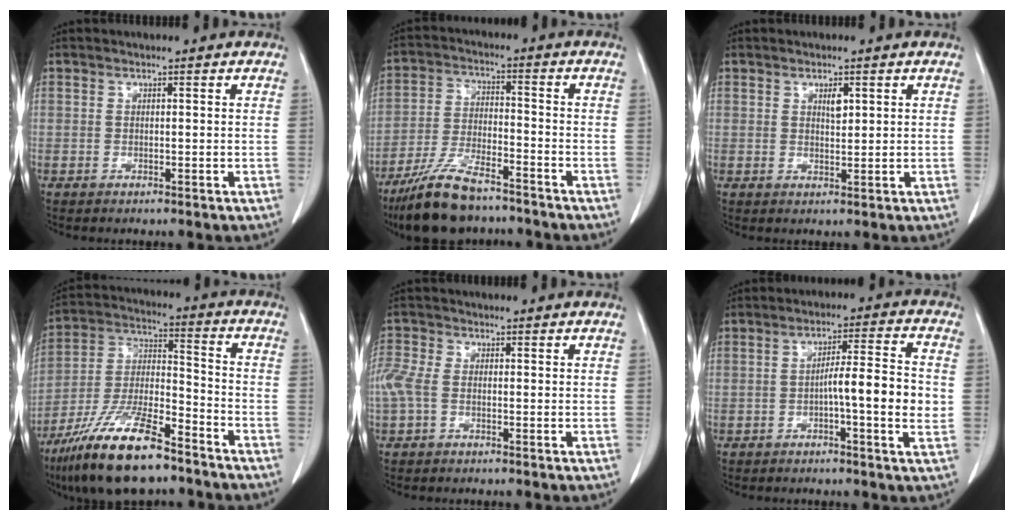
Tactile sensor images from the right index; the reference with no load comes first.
{"total": 11.7, "force": [-9.4, 2.6, 6.6], "torque": [-0.132, -0.022, -0.171]}
{"total": 1.8, "force": [0.8, 0.7, 1.4], "torque": [-0.024, -0.004, 0.015]}
{"total": 16.9, "force": [-12.0, 3.7, 11.4], "torque": [-0.240, -0.019, -0.220]}
{"total": 5.1, "force": [-0.7, 3.0, 4.0], "torque": [-0.128, 0.016, -0.014]}
{"total": 8.5, "force": [-1.1, 0.4, 8.4], "torque": [-0.125, 0.010, -0.021]}